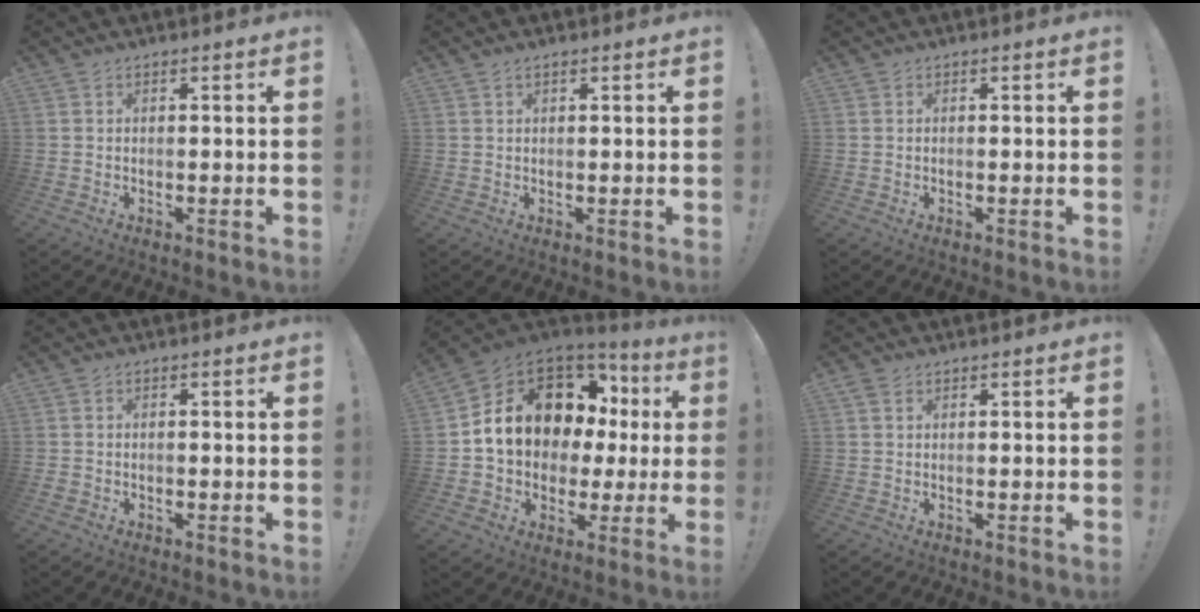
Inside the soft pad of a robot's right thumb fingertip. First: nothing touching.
{"total": 0.8, "force": [0.6, 0.3, 0.4], "torque": [-0.012, 0.000, 0.011]}
{"total": 0.0}
{"total": 0.8, "force": [-0.6, 0.4, 0.3], "torque": [-0.004, 0.002, -0.012]}
{"total": 16.1, "force": [5.4, 11.9, 9.4], "torque": [-0.145, -0.030, 0.120]}
{"total": 1.3, "force": [0.8, 0.7, 0.7], "torque": [-0.016, 0.001, 0.016]}